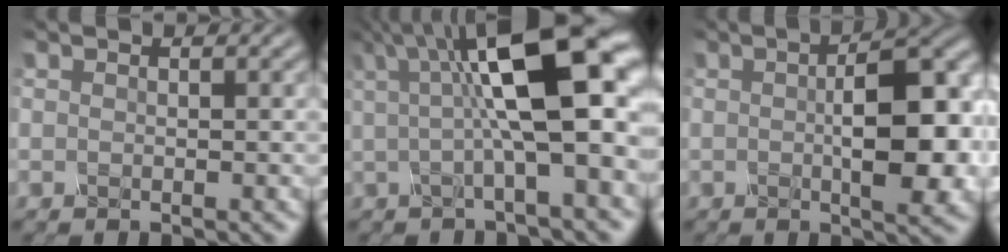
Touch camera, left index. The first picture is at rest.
{"total": 11.7, "force": [2.4, 2.9, 11.1], "torque": [-0.161, 0.022, 0.033]}
{"total": 8.5, "force": [-0.1, 2.9, 7.9], "torque": [-0.114, 0.002, -0.002]}